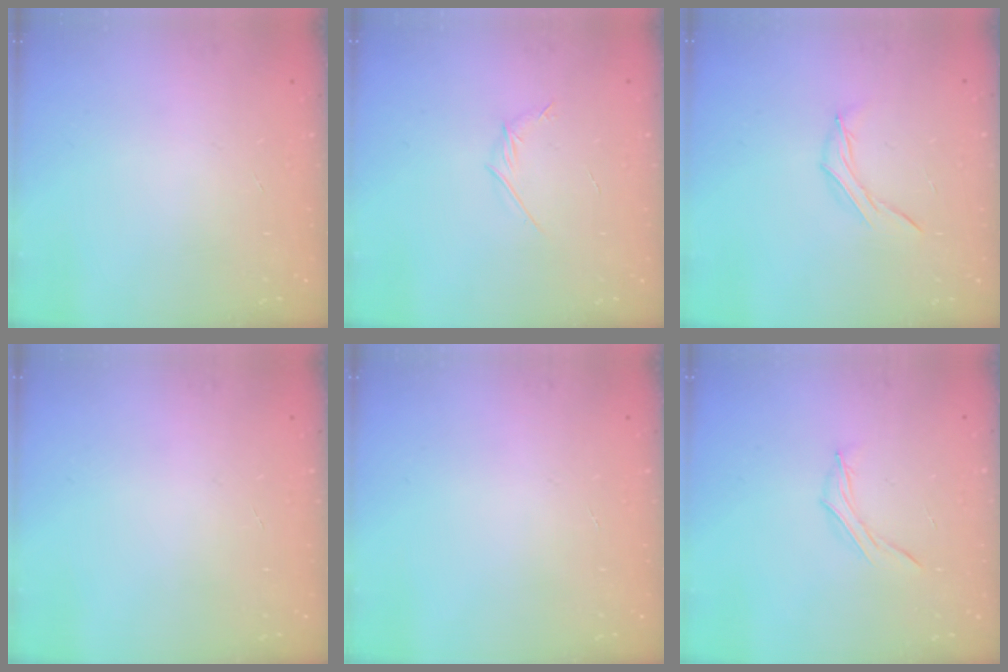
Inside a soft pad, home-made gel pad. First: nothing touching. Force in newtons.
{"total": 3.2, "press": 3.1, "slide": 0.9}
{"total": 5.7, "press": 5.6, "slide": 1.2}
{"total": 0.0}
{"total": 0.0}
{"total": 4.9, "press": 4.7, "slide": 1.4}